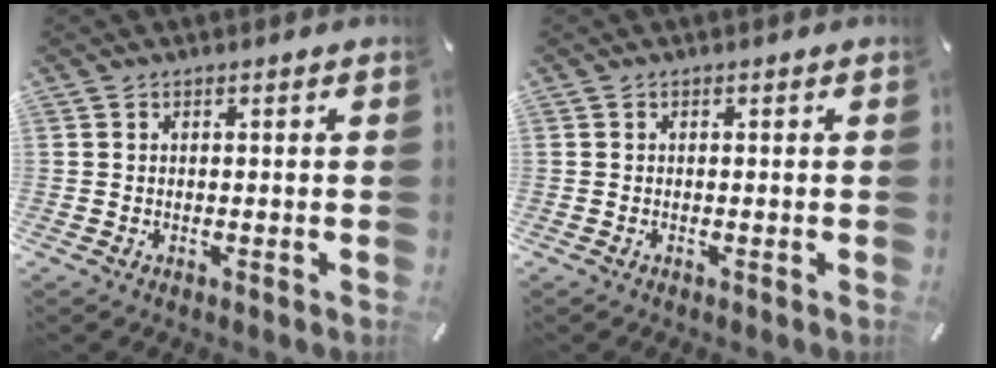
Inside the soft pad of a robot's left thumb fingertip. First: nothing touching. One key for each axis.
{"total": 0.0}